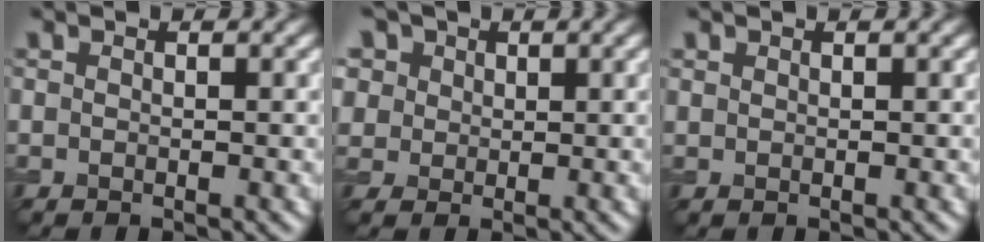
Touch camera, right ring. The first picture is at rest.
{"total": 8.9, "force": [4.7, 6.4, 3.9], "torque": [-0.096, 0.023, 0.059]}
{"total": 0.5, "force": [0.3, 0.4, -0.1], "torque": [0.004, -0.001, 0.009]}